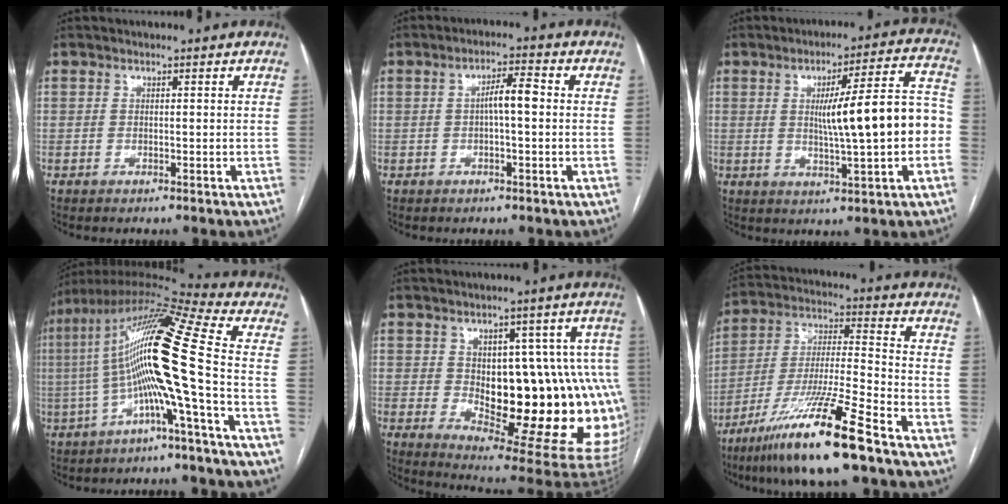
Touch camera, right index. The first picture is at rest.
{"total": 4.1, "force": [0.0, 0.7, 4.1], "torque": [-0.070, 0.012, 0.000]}
{"total": 13.2, "force": [-0.6, 1.2, 13.1], "torque": [-0.187, 0.026, -0.004]}
{"total": 16.0, "force": [-2.3, -1.2, 15.8], "torque": [-0.289, 0.030, -0.057]}
{"total": 22.2, "force": [-1.6, 9.3, 20.1], "torque": [-0.177, 0.022, 0.006]}
{"total": 16.1, "force": [-10.8, -0.3, 11.9], "torque": [-0.246, -0.033, -0.200]}